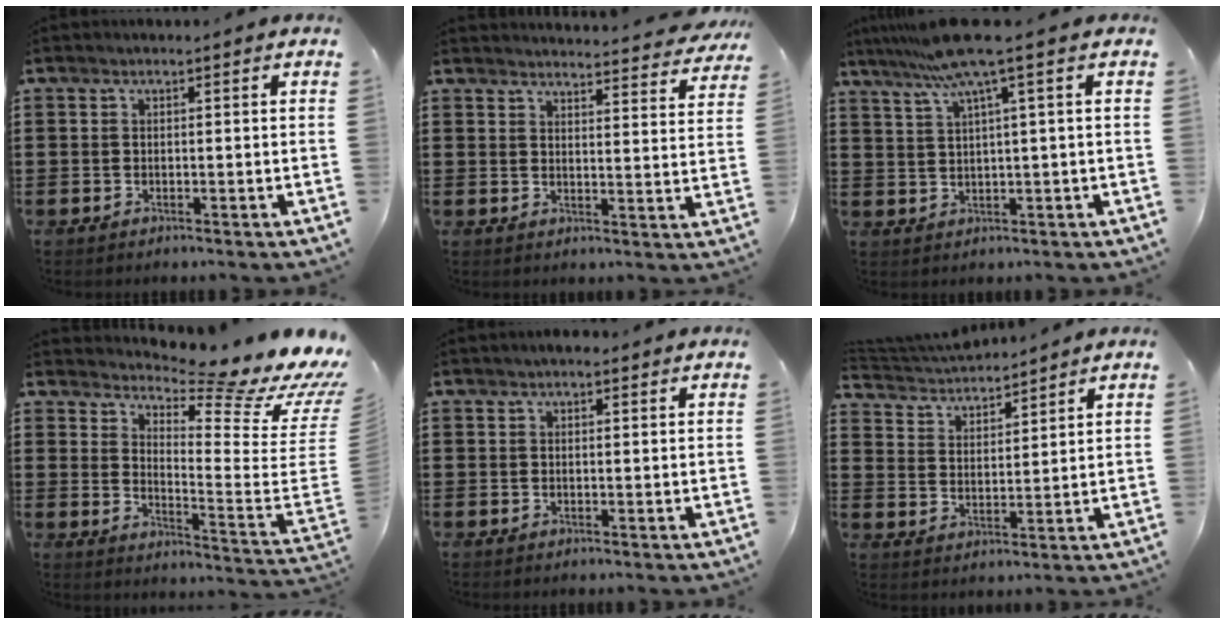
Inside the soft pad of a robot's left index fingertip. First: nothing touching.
{"total": 3.7, "force": [3.7, -0.4, 0.5], "torque": [-0.016, -0.028, 0.062]}
{"total": 7.4, "force": [3.9, -0.7, 6.3], "torque": [-0.138, -0.016, 0.066]}
{"total": 8.5, "force": [7.1, 1.0, 4.7], "torque": [-0.076, -0.079, 0.110]}
{"total": 1.1, "force": [0.8, 0.5, 0.5], "torque": [-0.010, 0.006, 0.015]}
{"total": 4.0, "force": [3.9, 0.7, 0.0], "torque": [-0.020, -0.018, 0.068]}